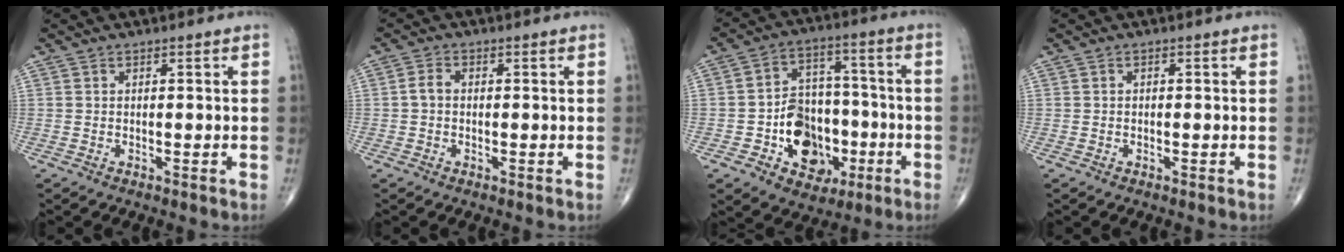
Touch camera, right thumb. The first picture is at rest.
{"total": 2.3, "force": [-0.1, 1.6, 1.6], "torque": [-0.029, 0.007, -0.007]}
{"total": 13.3, "force": [-4.3, 9.9, 7.8], "torque": [-0.068, 0.039, -0.063]}
{"total": 0.0}